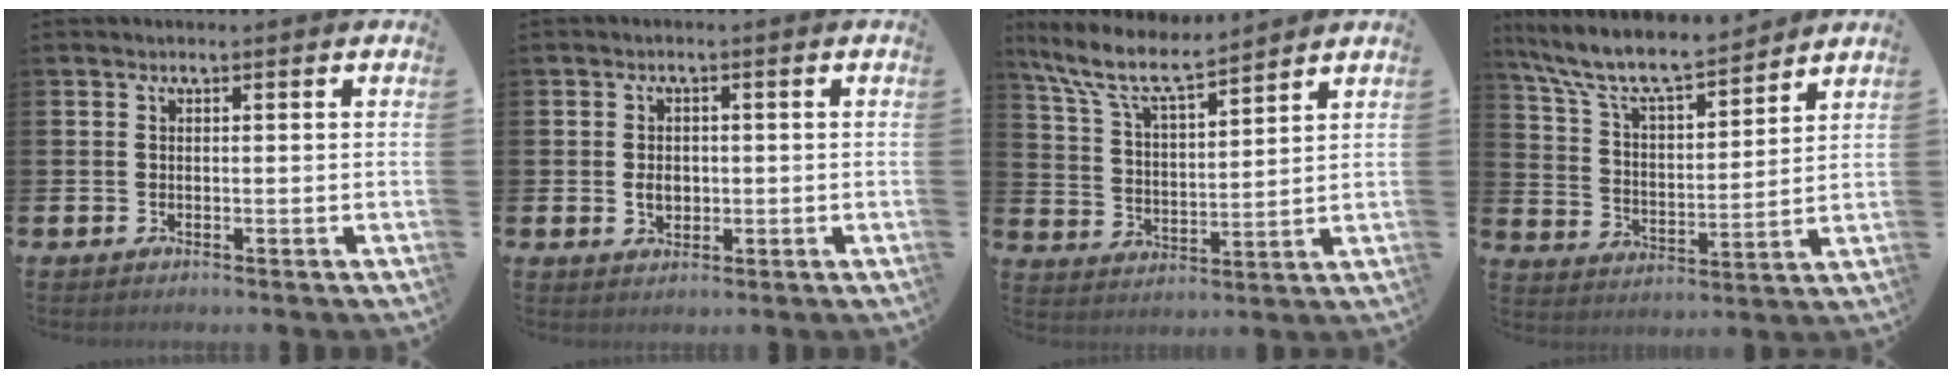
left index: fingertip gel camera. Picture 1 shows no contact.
{"total": 2.4, "force": [-0.1, 1.8, 1.6], "torque": [-0.016, 0.001, -0.009]}
{"total": 9.0, "force": [7.8, 1.8, 4.0], "torque": [-0.110, -0.042, 0.137]}
{"total": 9.7, "force": [8.8, 1.9, 3.6], "torque": [-0.110, -0.055, 0.154]}